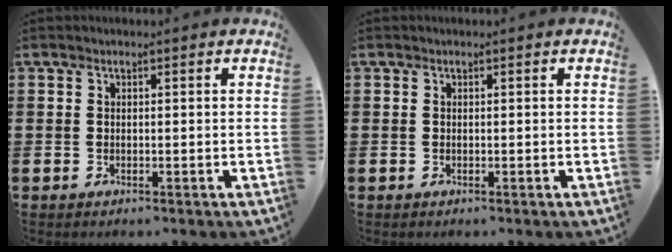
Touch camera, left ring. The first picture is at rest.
{"total": 0.0}